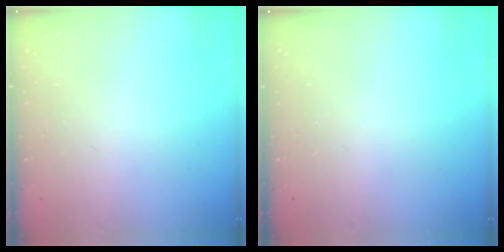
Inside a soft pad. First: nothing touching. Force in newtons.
{"total": 0.0}